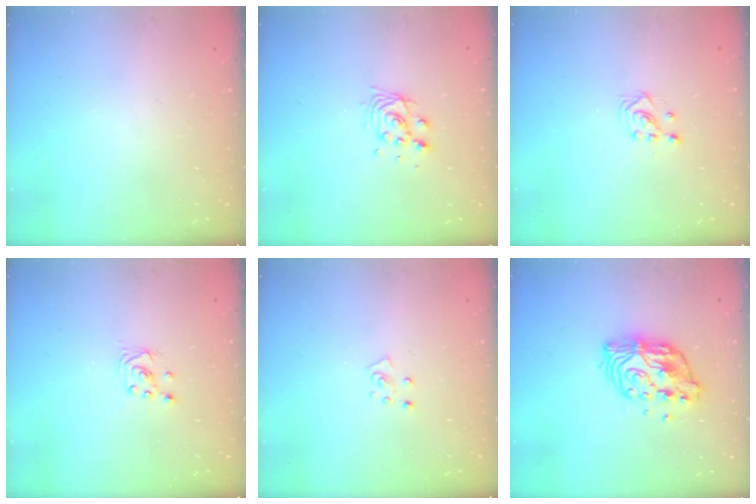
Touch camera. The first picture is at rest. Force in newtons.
{"total": 7.6, "press": 7.6, "slide": 0.5}
{"total": 2.9, "press": 2.7, "slide": 1.0}
{"total": 1.7, "press": 1.6, "slide": 0.1}
{"total": 4.2, "press": 4.1, "slide": 0.5}
{"total": 11.0, "press": 10.9, "slide": 0.9}